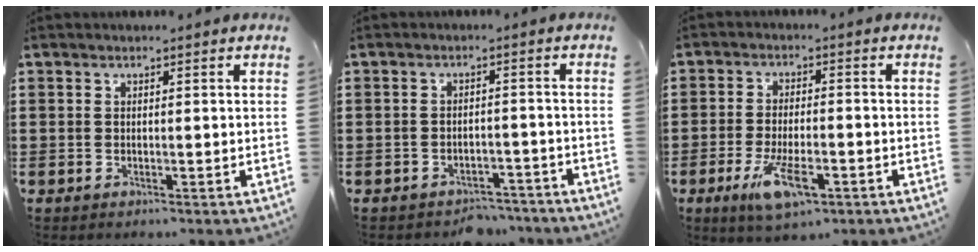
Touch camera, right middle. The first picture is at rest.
{"total": 3.1, "force": [-3.0, 0.6, -0.2], "torque": [-0.005, -0.002, -0.065]}
{"total": 8.3, "force": [-3.5, 3.2, 6.9], "torque": [-0.147, -0.013, -0.059]}